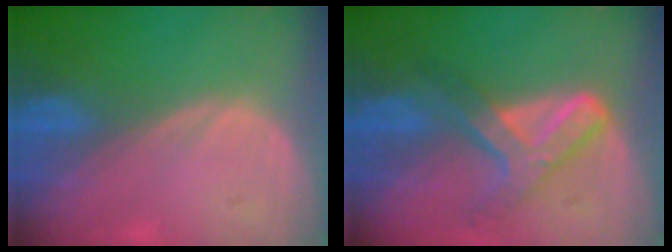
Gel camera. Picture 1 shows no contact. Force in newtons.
{"total": 7.2, "press": 6.1, "slide": 3.8}